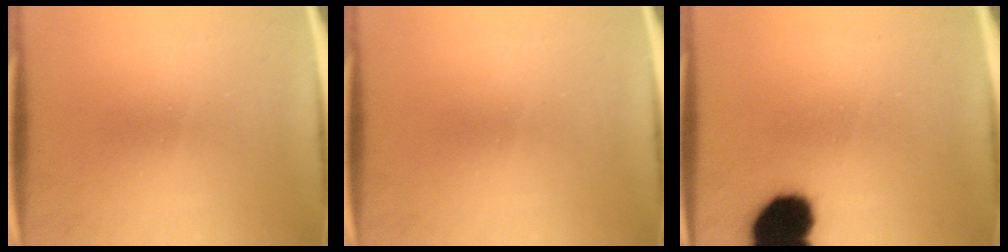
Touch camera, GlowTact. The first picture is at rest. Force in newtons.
{"total": 0.0}
{"total": 15.1}